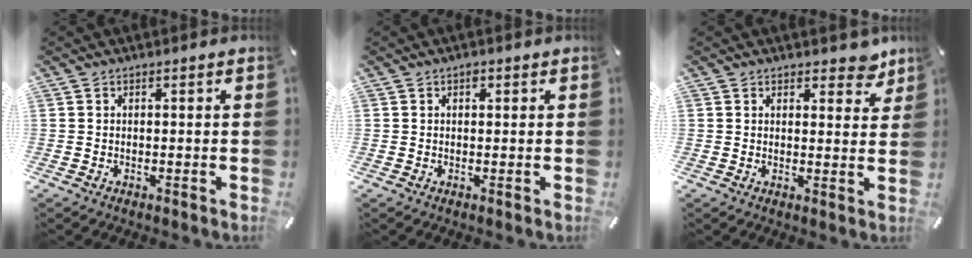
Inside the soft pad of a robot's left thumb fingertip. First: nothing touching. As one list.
[{"total": 1.0, "force": [0.4, 0.7, 0.5], "torque": [-0.011, 0.003, 0.007]}, {"total": 4.9, "force": [3.7, 2.8, 1.6], "torque": [0.006, -0.024, 0.058]}]